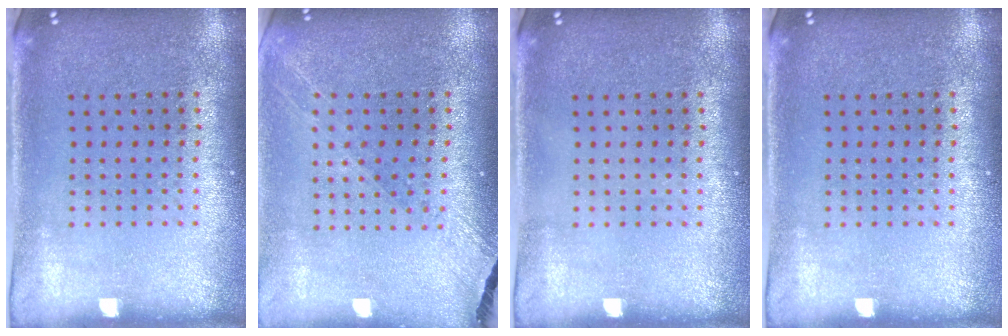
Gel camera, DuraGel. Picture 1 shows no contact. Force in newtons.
{"total": 1.2, "press": 1.2, "slide": 0.2}
{"total": 0.0}
{"total": 0.0}